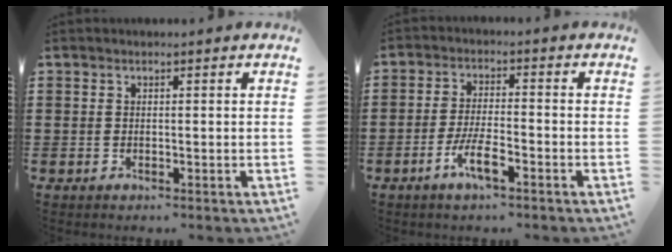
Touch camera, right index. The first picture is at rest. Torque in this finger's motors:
{"motor_torque": [0.51, -0.43, 0.28, 0.15]}